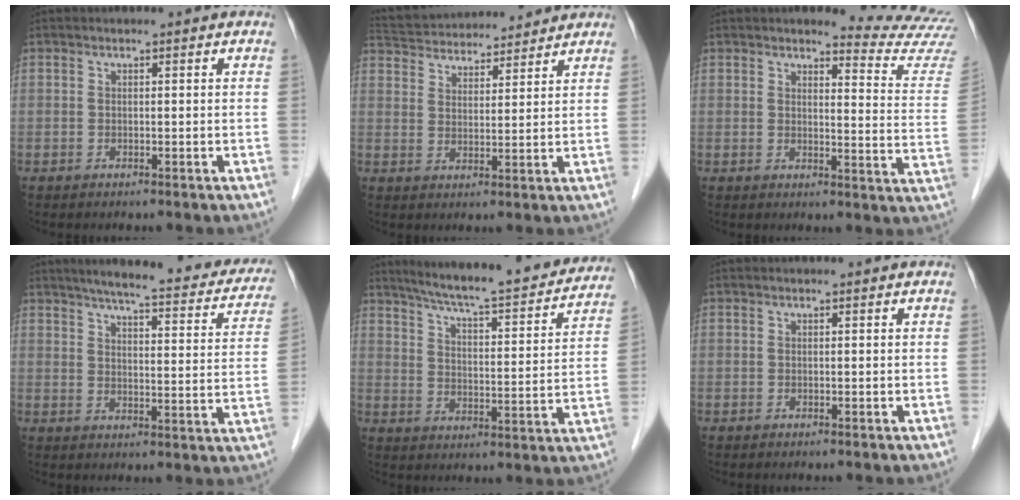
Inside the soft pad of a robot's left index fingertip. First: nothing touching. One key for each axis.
{"total": 14.8, "fx": 13.8, "fy": 3.2, "fz": 4.2, "tx": -0.083, "ty": 0.044, "tz": 0.221}
{"total": 10.7, "fx": 10.6, "fy": -1.0, "fz": 0.5, "tx": -0.004, "ty": -0.110, "tz": 0.100}
{"total": 23.0, "fx": 19.7, "fy": 4.0, "fz": 11.1, "tx": -0.140, "ty": -0.014, "tz": 0.231}
{"total": 21.6, "fx": 19.5, "fy": 2.0, "fz": 9.1, "tx": -0.139, "ty": -0.021, "tz": 0.258}
{"total": 0.0}